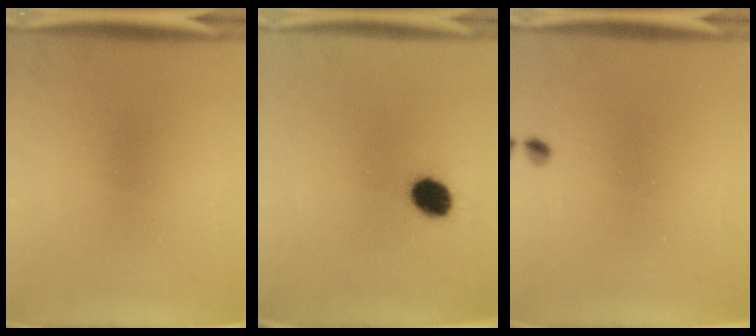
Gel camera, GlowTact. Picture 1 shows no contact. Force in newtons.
{"total": 6.7}
{"total": 1.0}